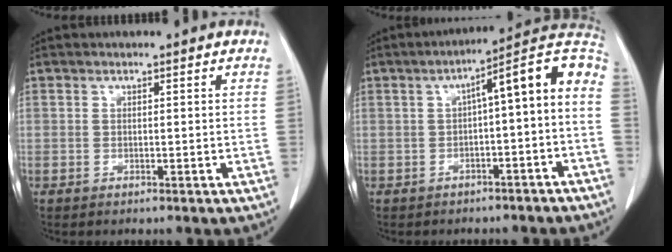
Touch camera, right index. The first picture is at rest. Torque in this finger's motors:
{"motor_torque": [0.97, -0.33, 0.49, 0.12]}